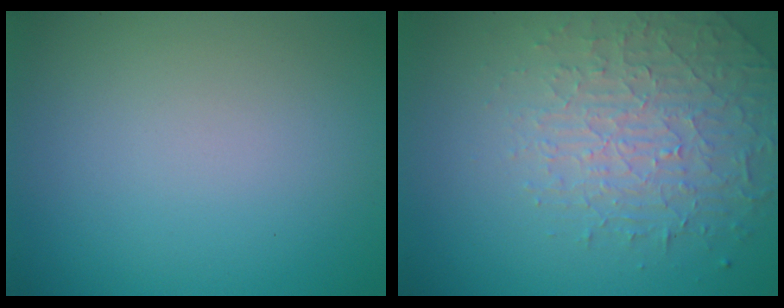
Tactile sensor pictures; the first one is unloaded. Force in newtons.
{"total": 4.5, "press": 3.2, "slide": 3.1}